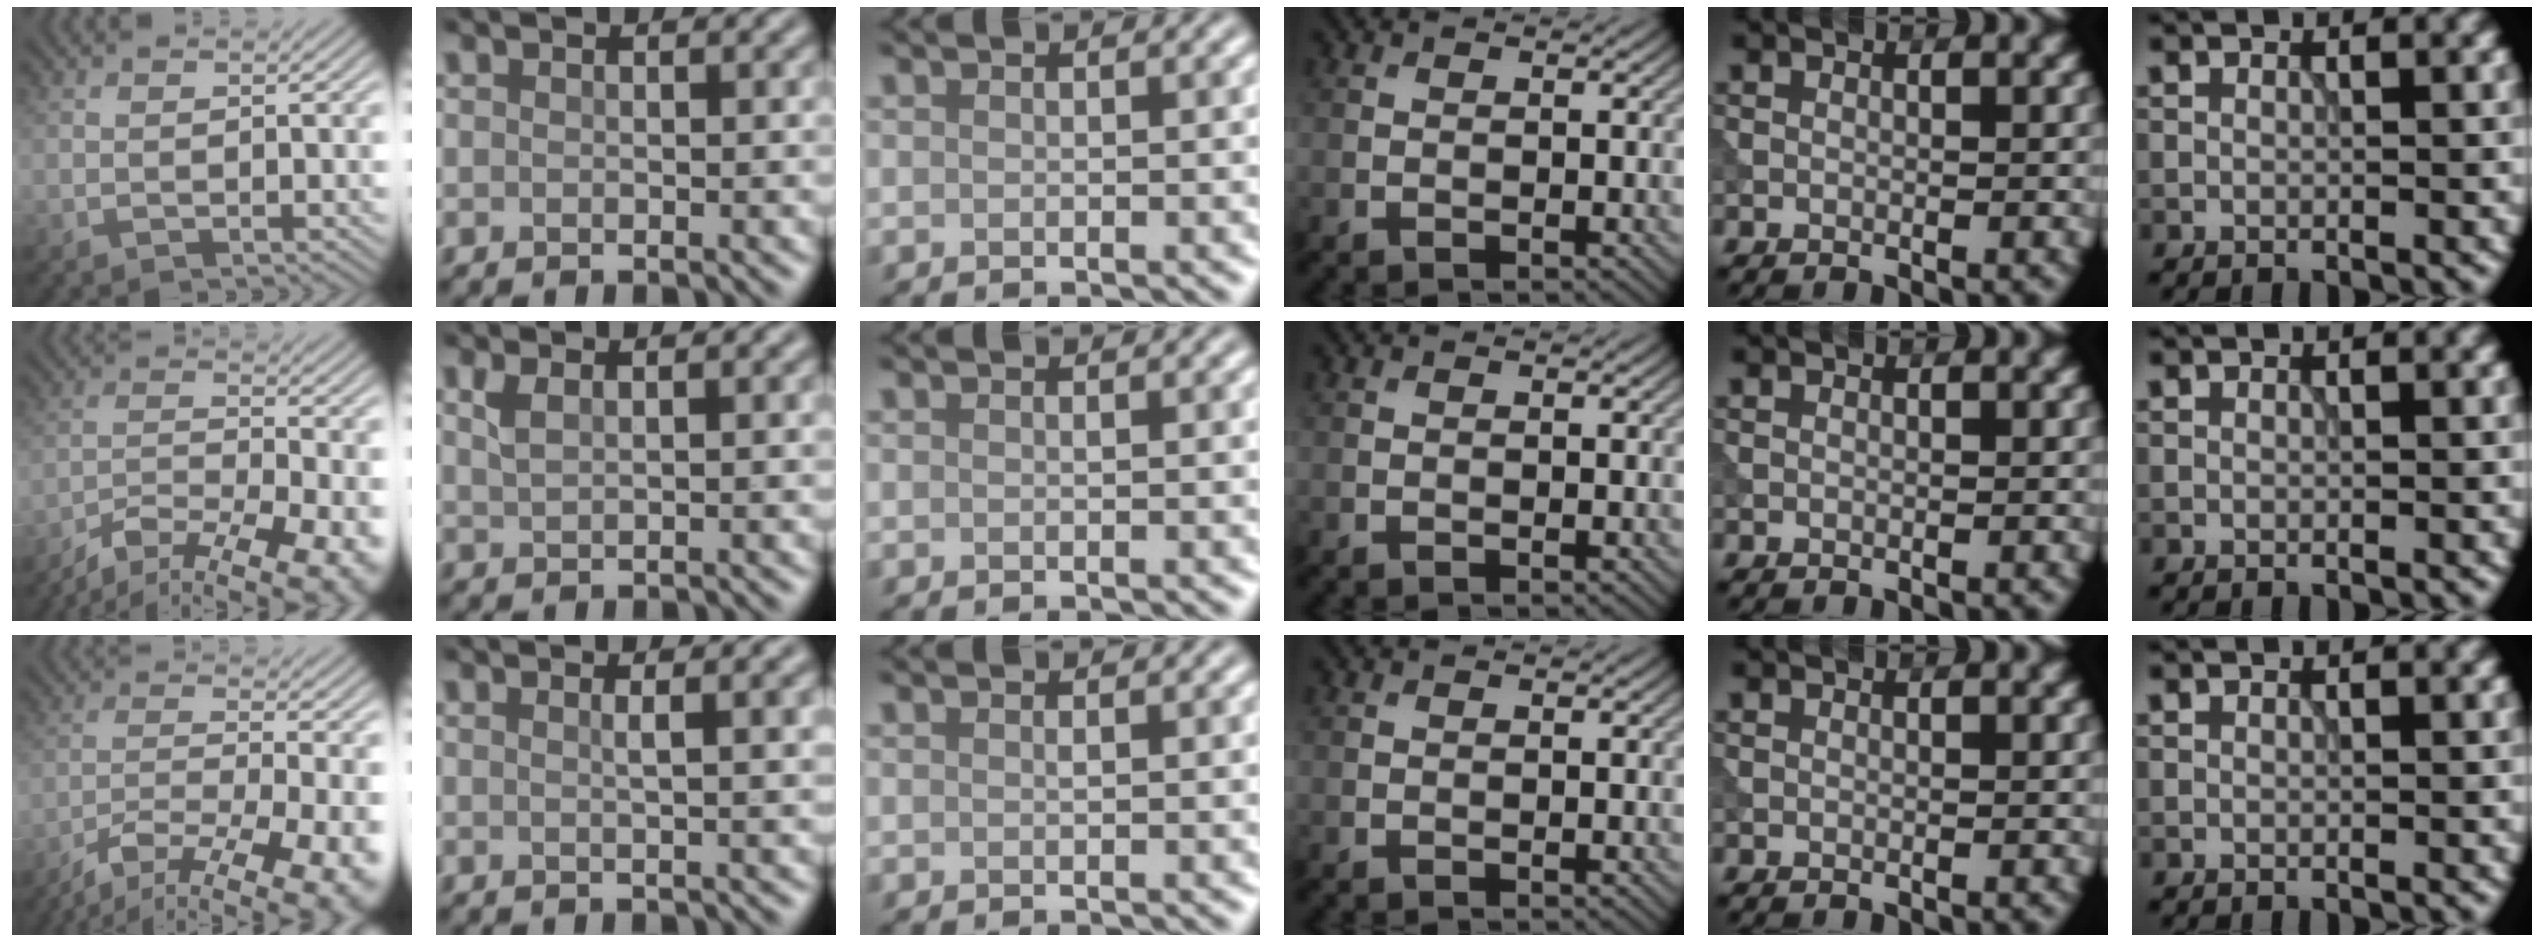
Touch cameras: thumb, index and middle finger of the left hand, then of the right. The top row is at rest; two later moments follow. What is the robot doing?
{"motion": "extract", "object": "tissue"}